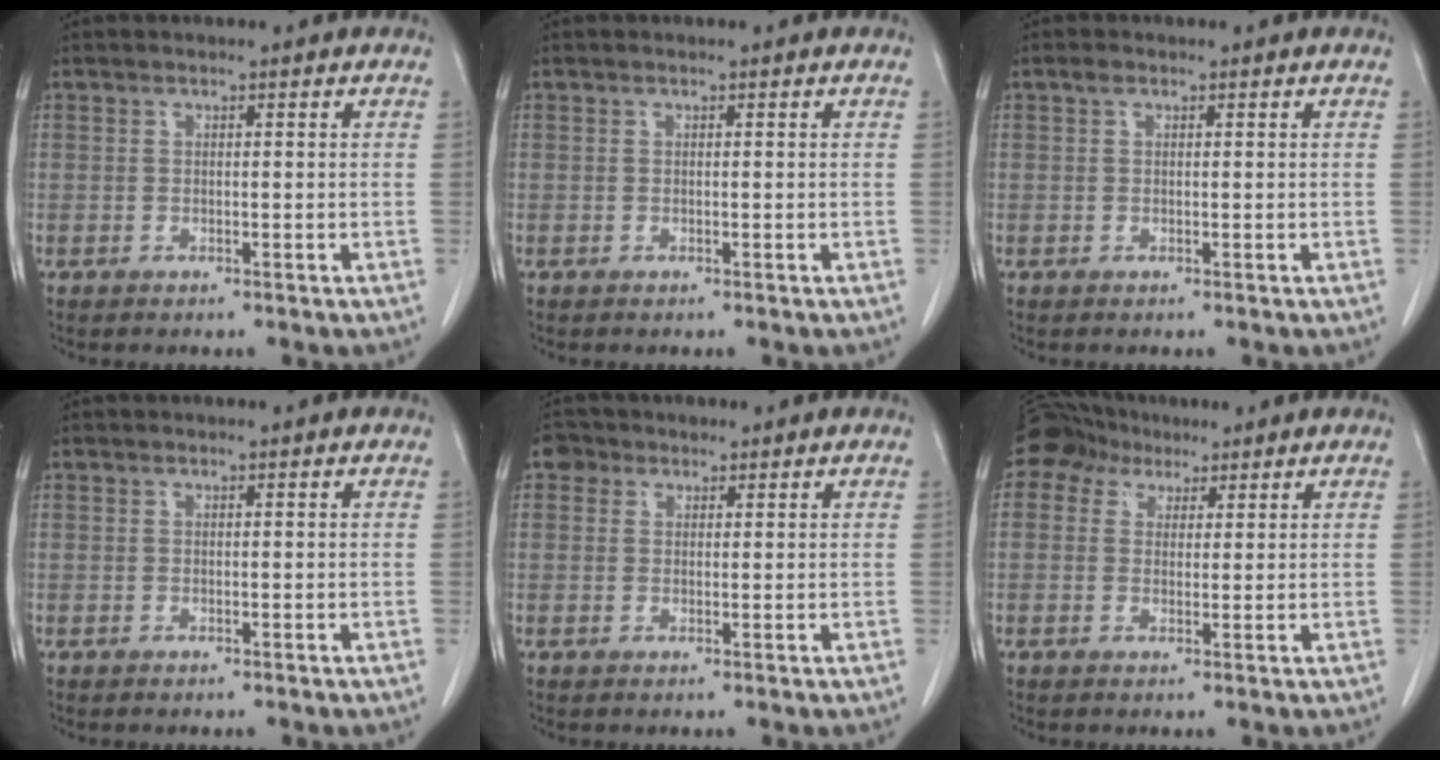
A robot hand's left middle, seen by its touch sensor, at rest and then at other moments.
{"total": 0.0}
{"total": 0.7, "force": [0.4, 0.4, 0.4], "torque": [-0.009, 0.008, 0.006]}
{"total": 0.0}
{"total": 2.5, "force": [1.3, 2.0, 0.5], "torque": [-0.007, 0.009, 0.018]}
{"total": 6.0, "force": [3.9, 4.3, 1.6], "torque": [-0.036, 0.035, 0.072]}